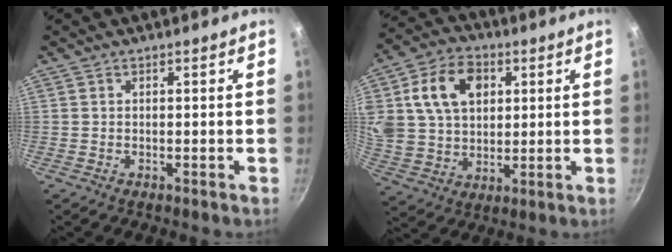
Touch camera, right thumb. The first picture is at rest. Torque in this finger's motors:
{"motor_torque": [2.04, 2.51, 1.63, 0.26, 0.21]}